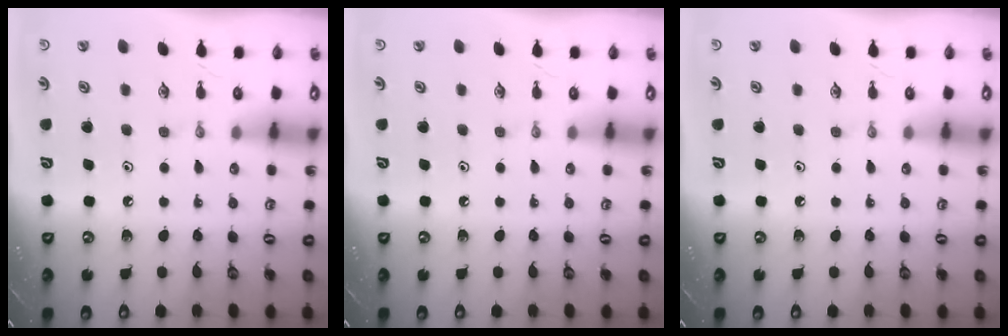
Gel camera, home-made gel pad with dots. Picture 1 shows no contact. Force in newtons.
{"total": 0.0}
{"total": 0.0}